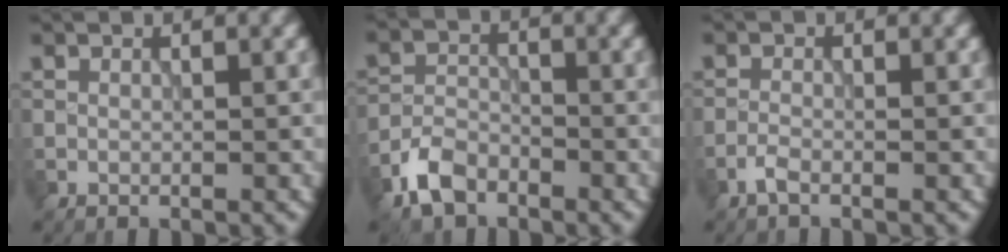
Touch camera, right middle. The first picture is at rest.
{"total": 3.7, "force": [-2.7, 2.0, 1.7], "torque": [-0.031, 0.001, -0.061]}
{"total": 1.2, "force": [-0.9, 0.3, 0.7], "torque": [-0.018, 0.002, -0.022]}